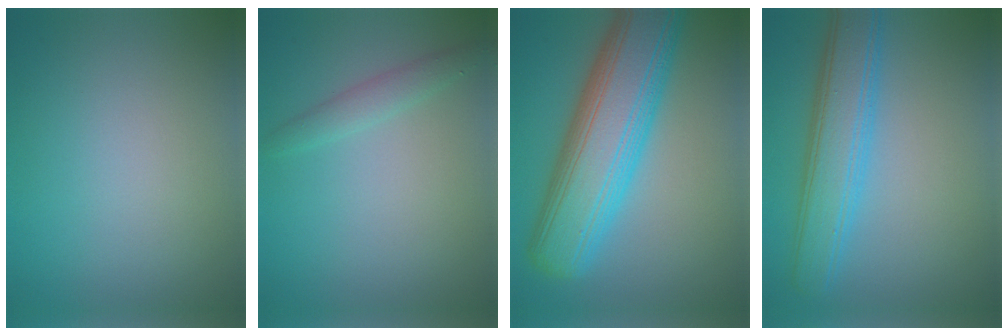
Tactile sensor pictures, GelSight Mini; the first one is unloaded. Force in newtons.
{"total": 1.5, "press": 1.5, "slide": 0.0}
{"total": 11.5, "press": 11.5, "slide": 0.5}
{"total": 5.7, "press": 5.7, "slide": 0.1}